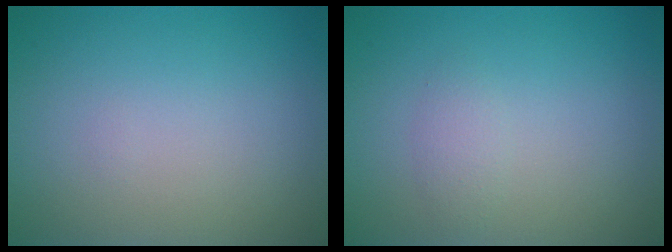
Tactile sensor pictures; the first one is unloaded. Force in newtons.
{"total": 1.1, "press": 1.1, "slide": 0.1}